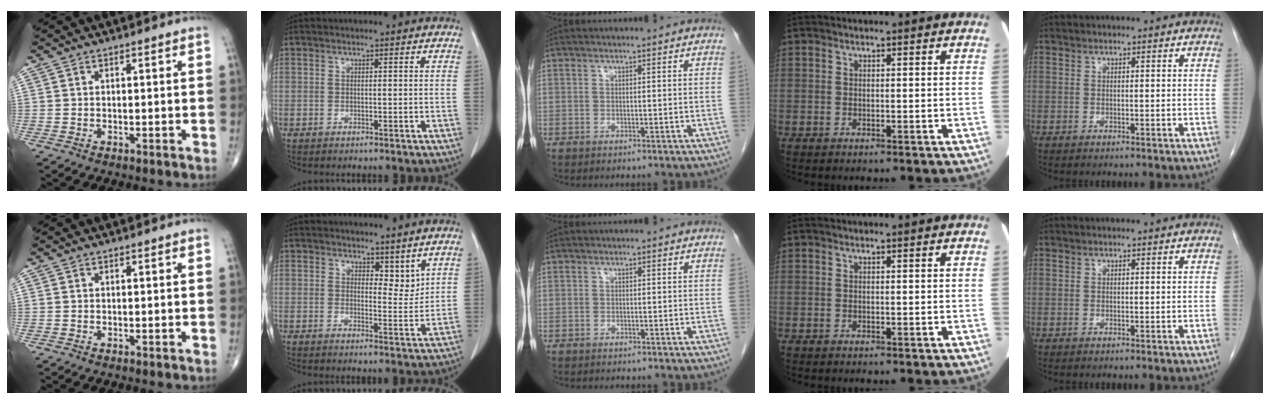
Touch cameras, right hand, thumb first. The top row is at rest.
{"index": {"total": 3.5, "force": [2.7, 1.7, 1.5], "torque": [-0.014, -0.010, 0.046]}, "middle": {"total": 0.6, "force": [-0.4, 0.4, -0.1], "torque": [-0.007, 0.003, -0.011]}}